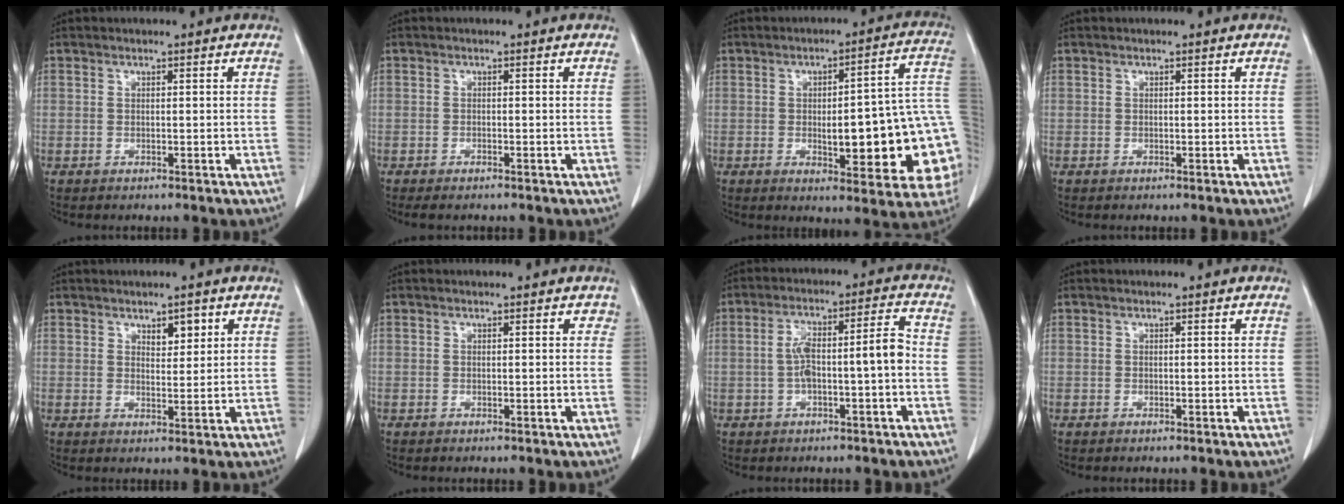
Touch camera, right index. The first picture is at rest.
{"total": 1.4, "force": [-1.2, 0.3, 0.7], "torque": [-0.007, -0.001, -0.014]}
{"total": 19.8, "force": [-2.8, 4.5, 19.1], "torque": [-0.164, 0.033, -0.018]}
{"total": 0.0}
{"total": 3.0, "force": [1.7, 1.4, 2.0], "torque": [-0.028, -0.002, 0.030]}
{"total": 0.8, "force": [0.5, 0.5, 0.2], "torque": [0.007, 0.003, 0.001]}
{"total": 7.8, "force": [-1.1, 1.2, 7.6], "torque": [-0.137, 0.033, -0.016]}
{"total": 0.0}